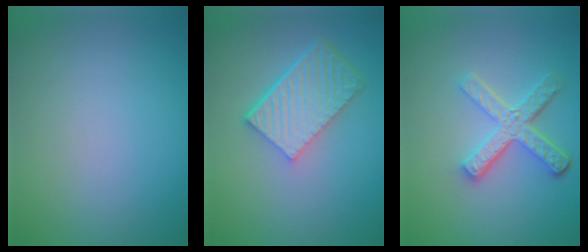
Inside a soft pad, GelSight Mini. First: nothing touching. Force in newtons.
{"total": 6.5, "press": 4.6, "slide": 4.6}
{"total": 4.9, "press": 3.6, "slide": 3.3}